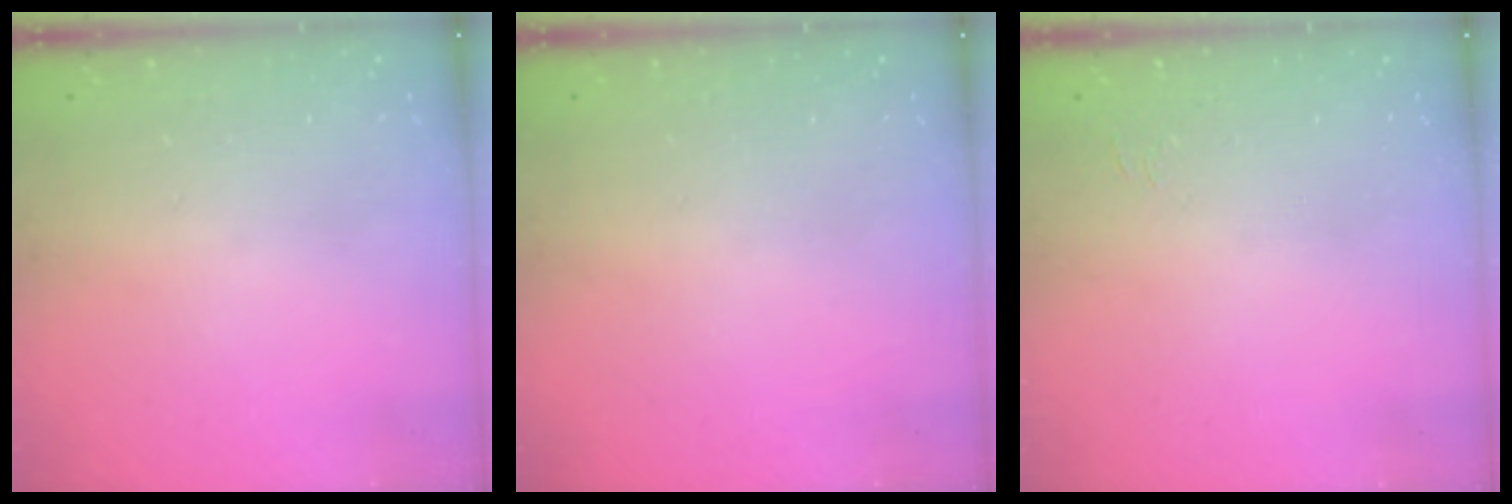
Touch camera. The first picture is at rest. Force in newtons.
{"total": 0.0}
{"total": 4.5, "press": 4.4, "slide": 0.9}